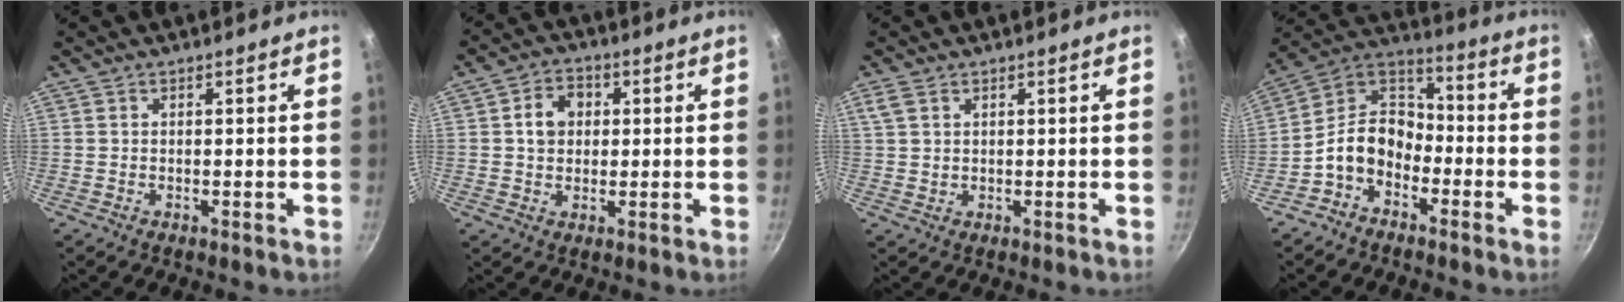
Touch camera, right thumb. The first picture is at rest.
{"total": 6.3, "force": [1.0, 5.2, 3.4], "torque": [-0.029, 0.010, 0.009]}
{"total": 2.9, "force": [1.5, 1.8, 1.8], "torque": [-0.034, 0.001, 0.034]}
{"total": 11.3, "force": [-4.5, 8.1, 6.4], "torque": [-0.089, 0.068, -0.113]}